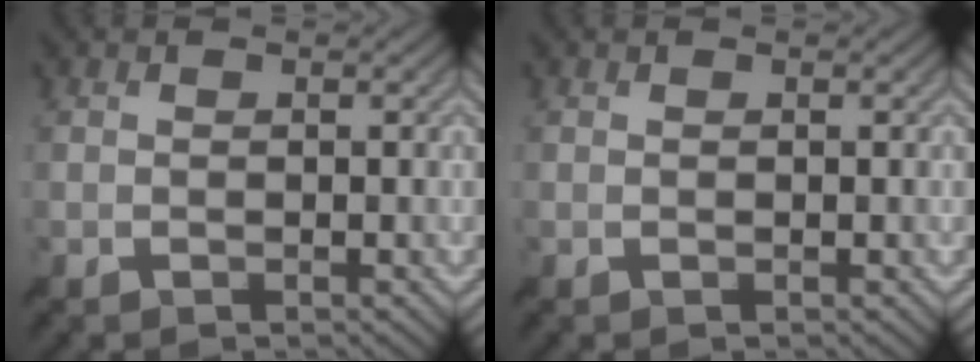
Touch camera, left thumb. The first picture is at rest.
{"total": 0.0}